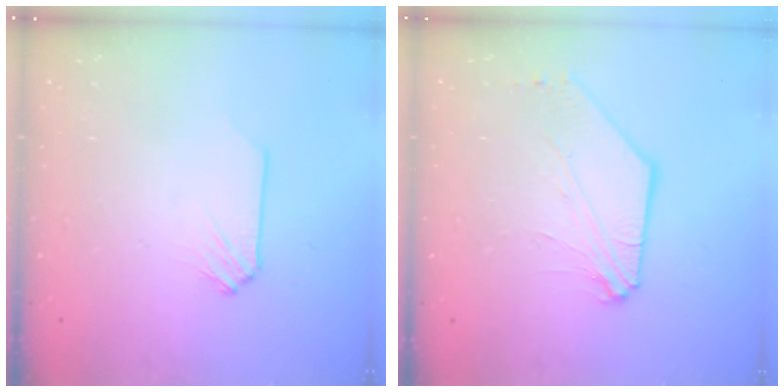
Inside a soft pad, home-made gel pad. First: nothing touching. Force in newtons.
{"total": 6.3, "press": 6.2, "slide": 1.0}